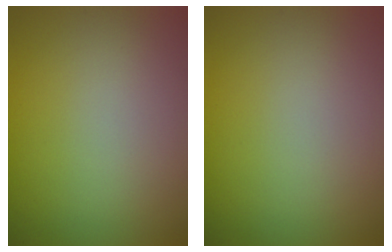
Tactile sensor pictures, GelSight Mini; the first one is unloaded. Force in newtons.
{"total": 0.0}